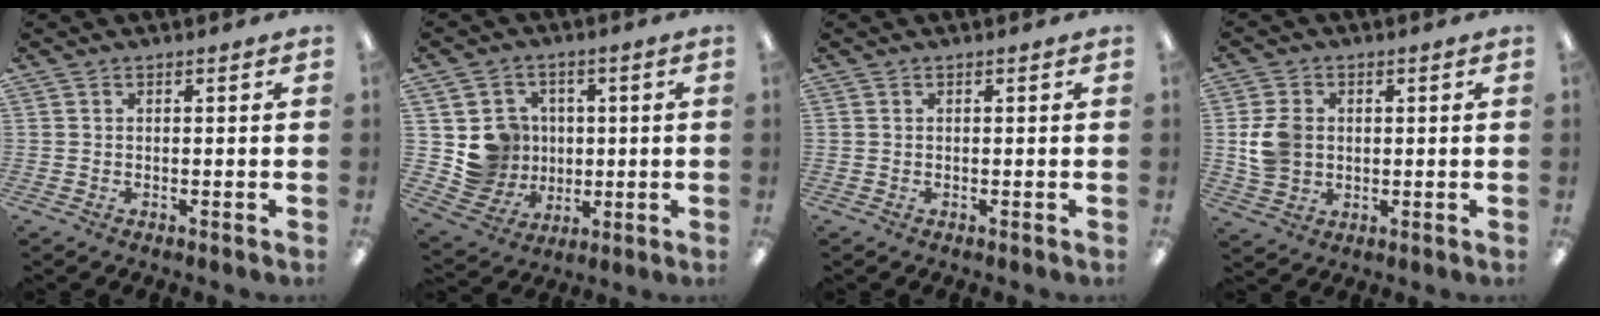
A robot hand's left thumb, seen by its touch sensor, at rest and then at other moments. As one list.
[{"total": 9.5, "force": [1.7, 9.3, 1.4], "torque": [-0.037, -0.011, 0.045]}, {"total": 0.0}, {"total": 7.6, "force": [0.8, 6.4, 4.0], "torque": [-0.079, 0.007, 0.017]}]